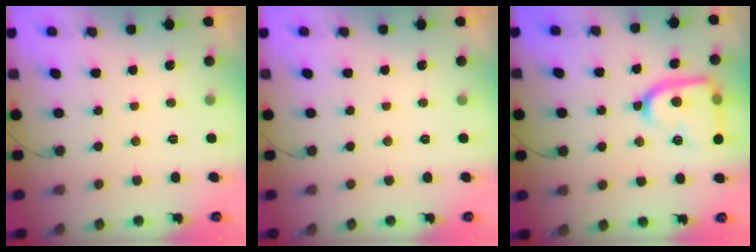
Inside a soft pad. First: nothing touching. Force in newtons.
{"total": 0.0}
{"total": 17.6, "press": 17.5, "slide": 1.4}